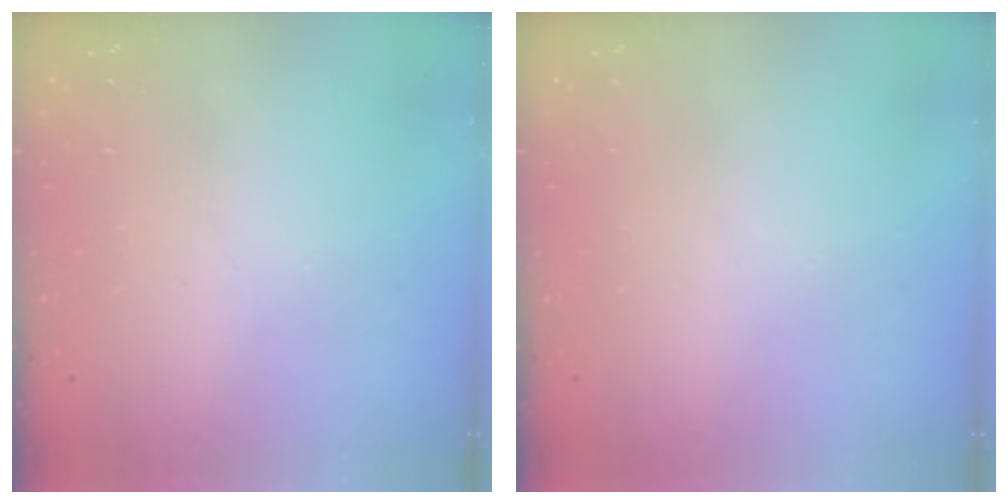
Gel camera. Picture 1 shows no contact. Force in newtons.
{"total": 0.0}